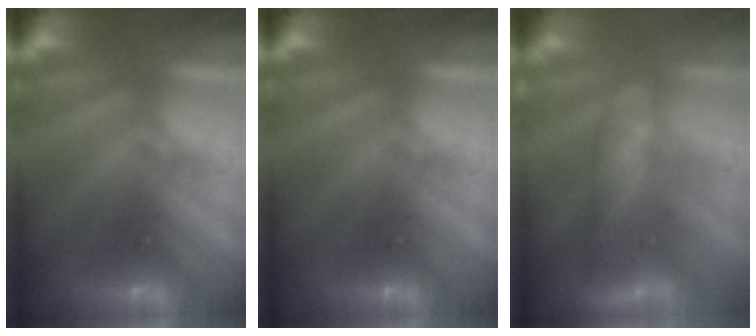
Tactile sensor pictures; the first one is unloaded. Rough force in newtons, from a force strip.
{"total": 0.0}
{"total": 7.4}